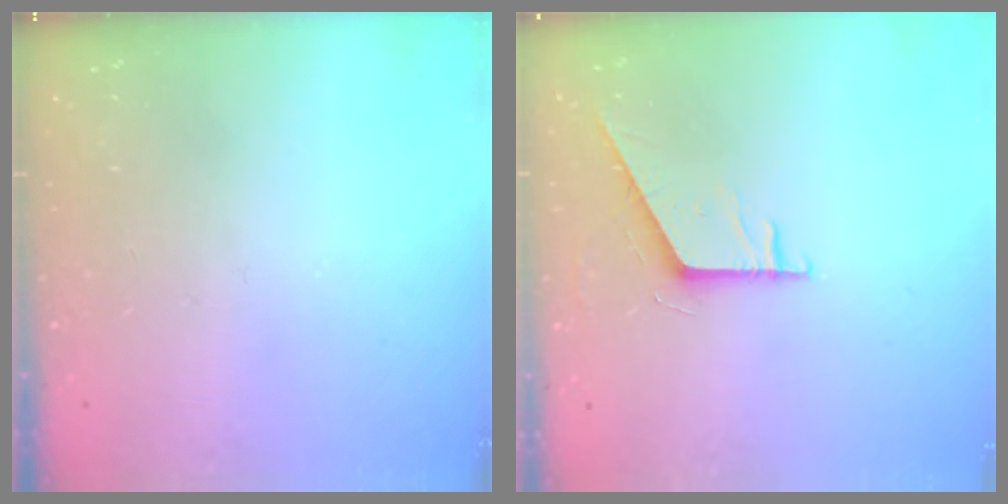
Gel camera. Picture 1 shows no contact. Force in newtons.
{"total": 5.4, "press": 5.4, "slide": 0.5}